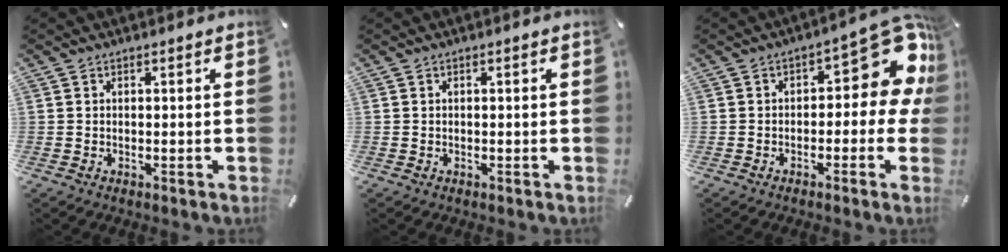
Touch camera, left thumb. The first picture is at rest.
{"total": 0.0}
{"total": 13.0, "force": [5.2, 6.0, 10.3], "torque": [-0.123, -0.043, 0.085]}